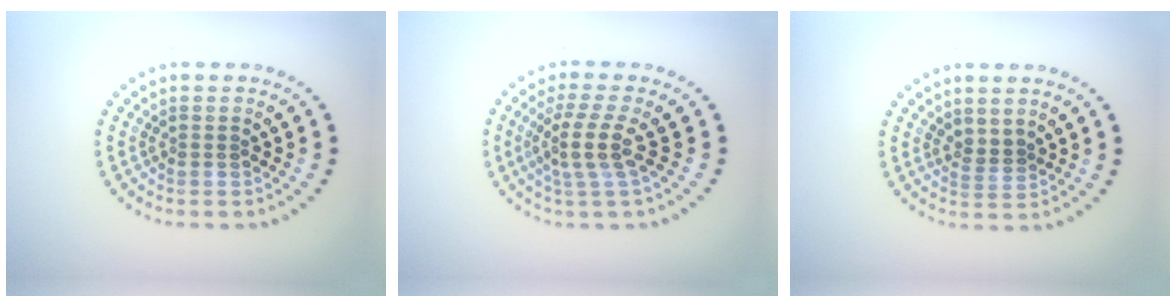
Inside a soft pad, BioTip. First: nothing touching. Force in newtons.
{"total": 3.2, "press": 2.3, "slide": 2.2}
{"total": 1.3, "press": 1.0, "slide": 0.8}